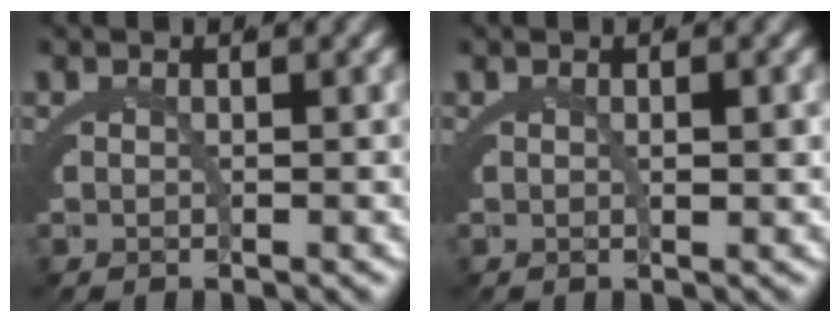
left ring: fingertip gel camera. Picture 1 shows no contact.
{"total": 0.9, "force": [0.0, 0.2, 0.8], "torque": [-0.013, -0.004, 0.000]}